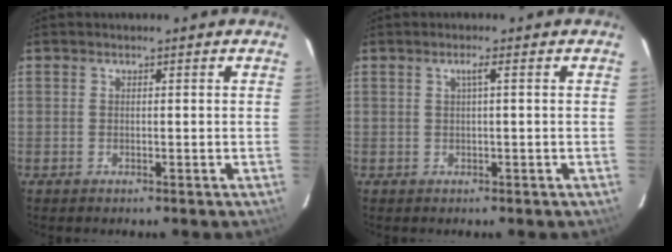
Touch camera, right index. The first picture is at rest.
{"total": 1.3, "force": [0.2, -0.3, 1.3], "torque": [-0.021, 0.003, 0.003]}